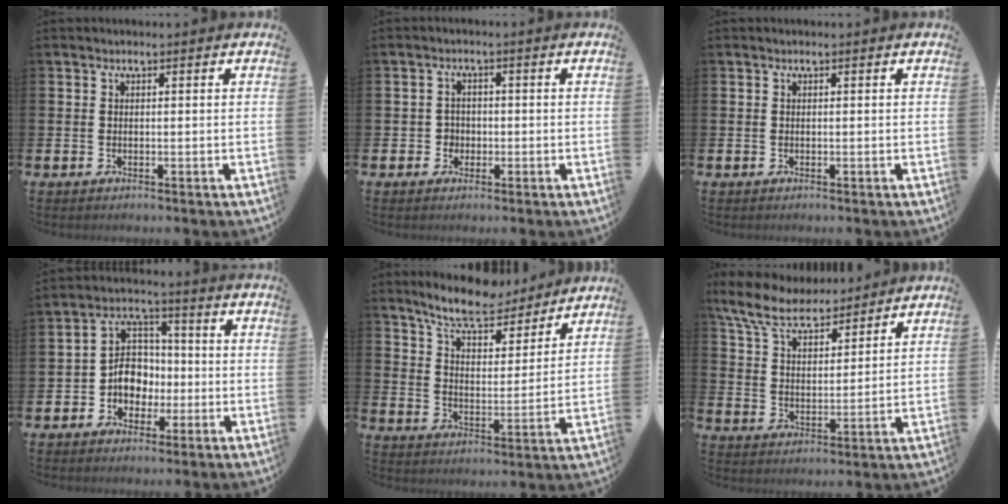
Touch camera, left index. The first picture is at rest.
{"total": 2.0, "force": [-0.5, 1.9, 0.2], "torque": [-0.007, 0.006, -0.016]}
{"total": 0.0}
{"total": 6.1, "force": [-1.0, 5.4, 2.7], "torque": [-0.059, 0.010, -0.023]}
{"total": 8.7, "force": [8.1, 1.8, 2.8], "torque": [-0.074, -0.052, 0.142]}
{"total": 8.1, "force": [7.3, 2.4, 2.5], "torque": [-0.083, -0.036, 0.133]}